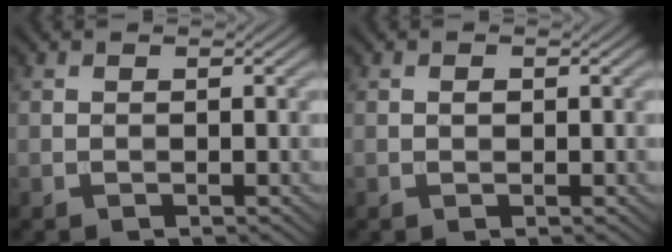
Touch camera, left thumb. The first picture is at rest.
{"total": 0.6, "force": [0.1, 0.4, 0.4], "torque": [-0.007, 0.000, 0.000]}